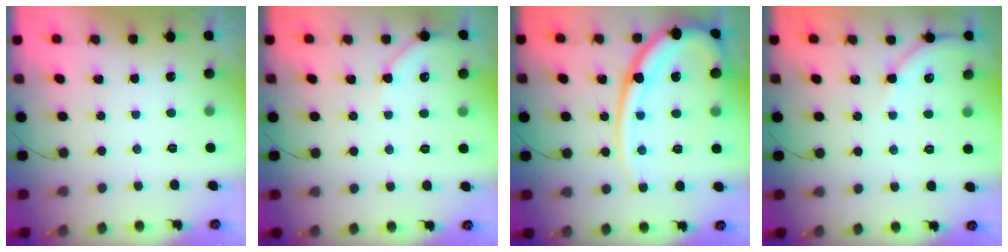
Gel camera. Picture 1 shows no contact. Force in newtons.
{"total": 5.8, "press": 5.7, "slide": 0.8}
{"total": 17.8, "press": 17.7, "slide": 2.1}
{"total": 5.8, "press": 5.7, "slide": 0.7}